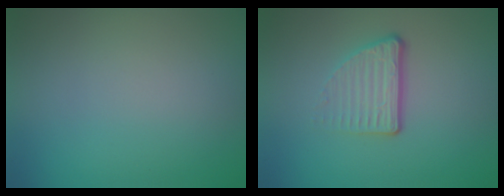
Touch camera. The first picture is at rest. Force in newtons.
{"total": 3.5, "press": 2.3, "slide": 2.6}